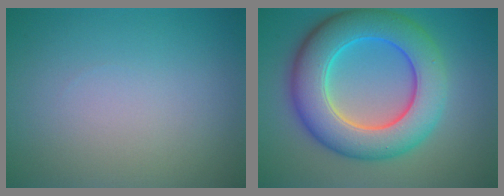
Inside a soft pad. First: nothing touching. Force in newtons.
{"total": 9.7, "press": 9.7, "slide": 0.2}